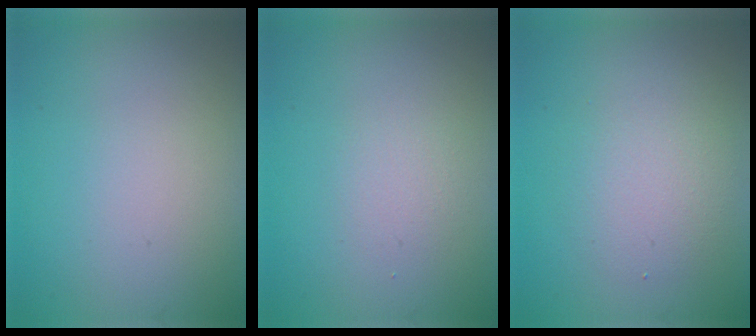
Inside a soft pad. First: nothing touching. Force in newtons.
{"total": 1.3, "press": 1.3, "slide": 0.0}
{"total": 3.2, "press": 3.2, "slide": 0.1}